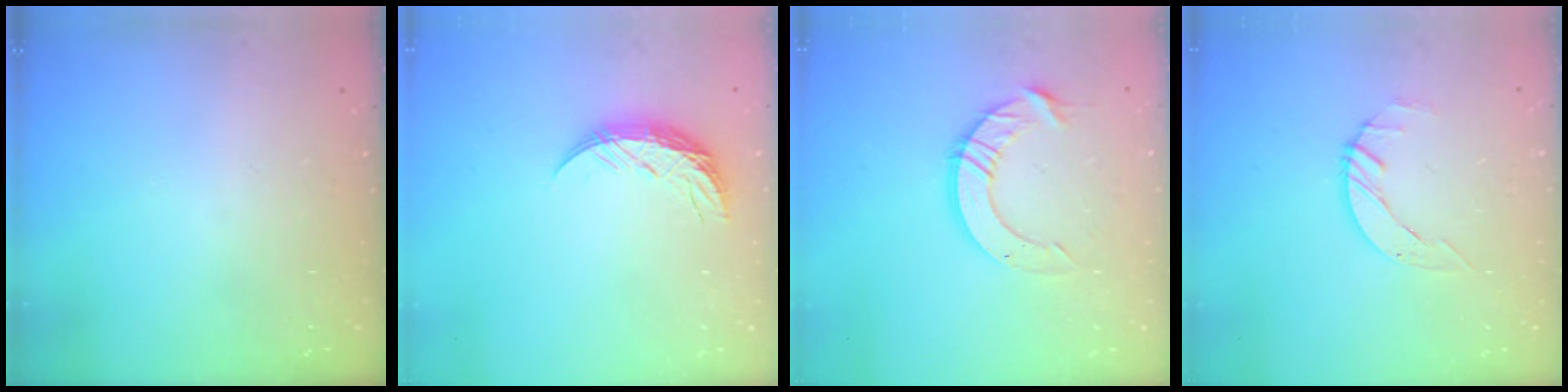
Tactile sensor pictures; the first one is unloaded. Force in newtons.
{"total": 8.2, "press": 8.2, "slide": 0.8}
{"total": 12.6, "press": 12.6, "slide": 1.3}
{"total": 2.9, "press": 2.8, "slide": 0.3}